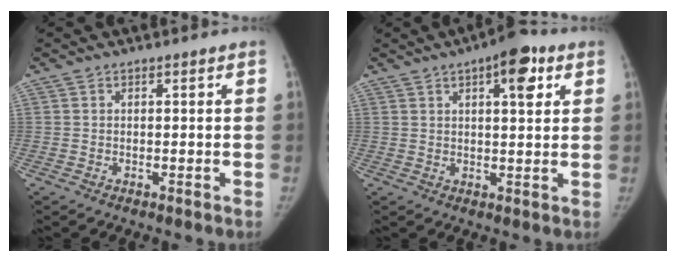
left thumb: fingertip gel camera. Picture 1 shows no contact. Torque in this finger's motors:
{"motor_torque": [0.64, 0.45, 1.17, -0.77, 0.22]}